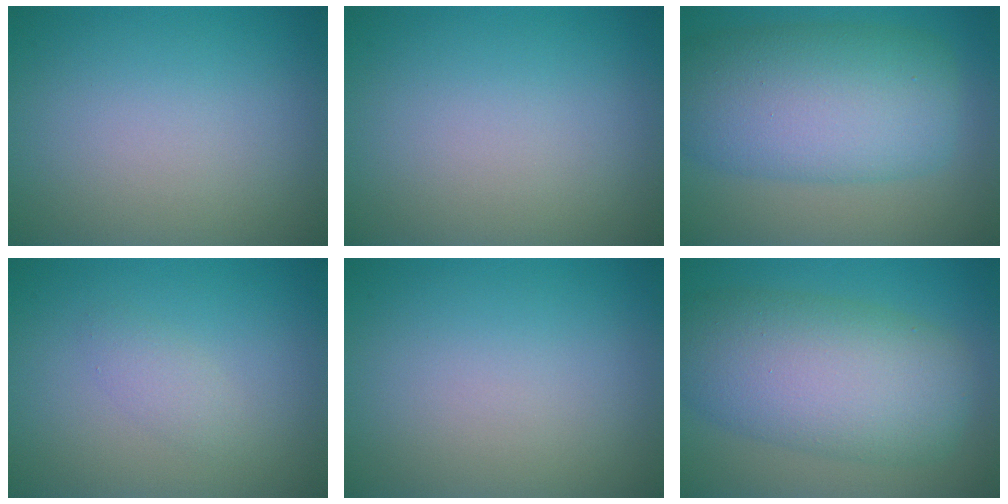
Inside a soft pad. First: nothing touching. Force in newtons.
{"total": 0.0}
{"total": 10.1, "press": 10.1, "slide": 0.1}
{"total": 1.4, "press": 1.4, "slide": 0.1}
{"total": 0.0}
{"total": 9.9, "press": 9.9, "slide": 0.4}